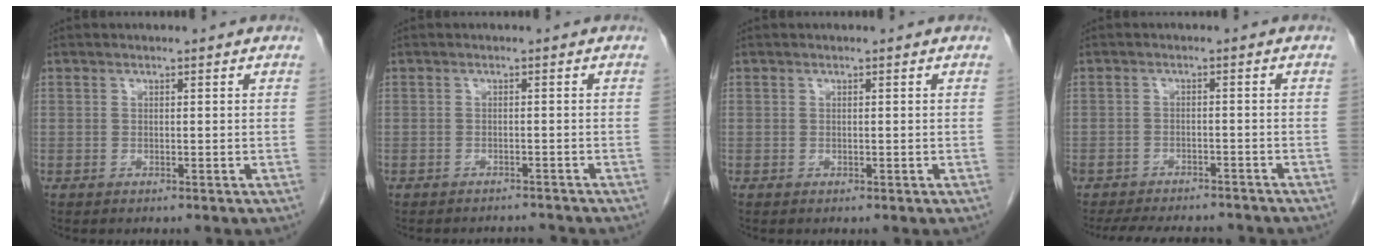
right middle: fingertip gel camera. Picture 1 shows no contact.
{"total": 2.8, "force": [-2.8, 0.5, -0.2], "torque": [0.006, -0.004, -0.039]}
{"total": 0.0}
{"total": 13.6, "force": [-12.0, 4.1, 4.8], "torque": [-0.096, 0.002, -0.156]}